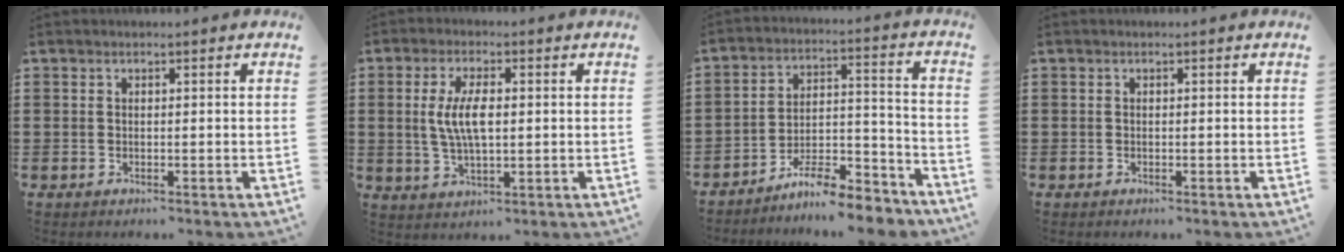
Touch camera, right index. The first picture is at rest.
{"total": 6.4, "force": [0.4, 2.4, 5.8], "torque": [-0.128, 0.004, 0.000]}
{"total": 8.9, "force": [-8.2, 1.2, 3.1], "torque": [-0.043, 0.025, -0.156]}
{"total": 0.0}